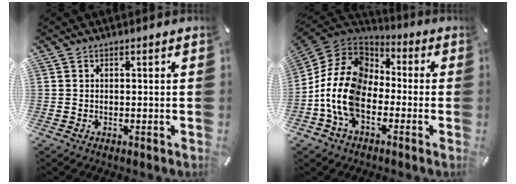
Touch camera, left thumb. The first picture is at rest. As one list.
[{"total": 14.7, "force": [-4.8, 10.5, 9.1], "torque": [-0.217, 0.023, -0.098]}]